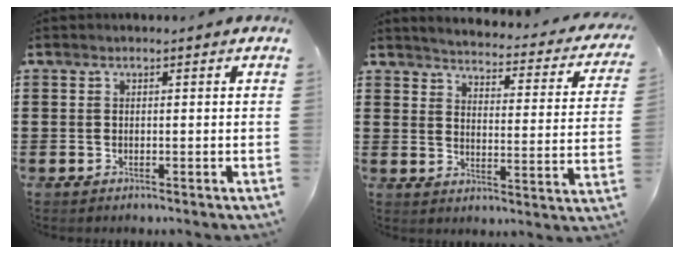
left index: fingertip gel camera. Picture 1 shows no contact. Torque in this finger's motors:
{"motor_torque": [-0.53, -0.54, 0.32, 0.04]}